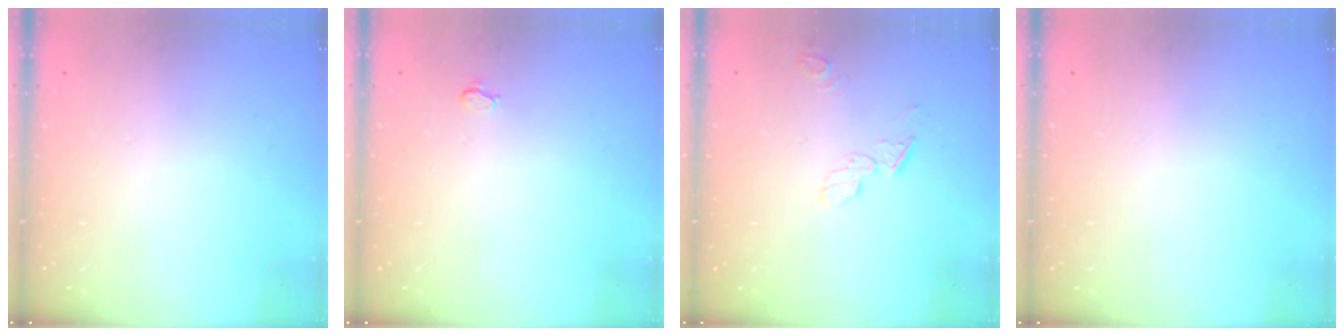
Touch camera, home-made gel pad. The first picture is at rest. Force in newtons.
{"total": 2.6, "press": 2.6, "slide": 0.3}
{"total": 4.9, "press": 4.8, "slide": 0.5}
{"total": 0.0}